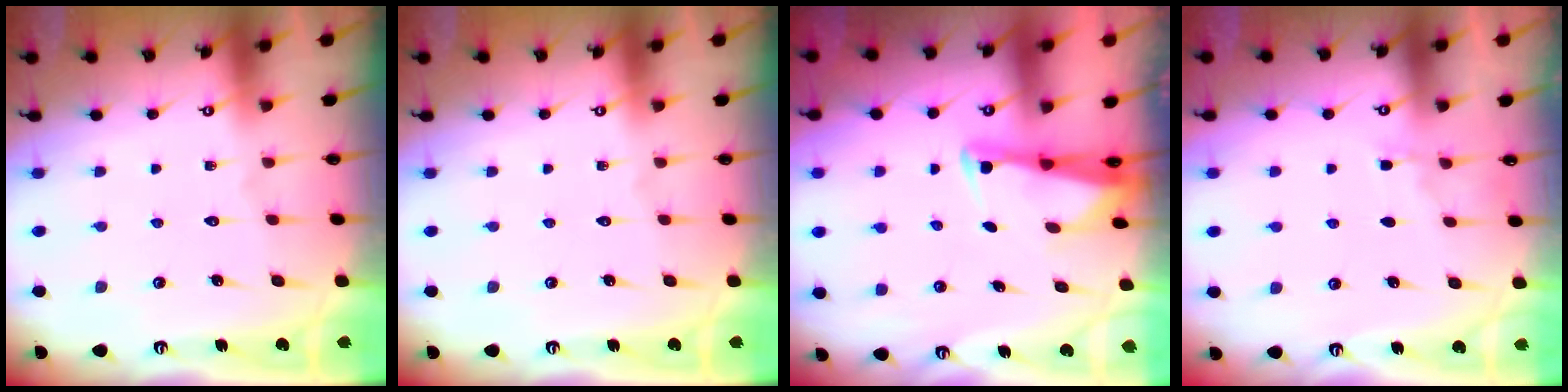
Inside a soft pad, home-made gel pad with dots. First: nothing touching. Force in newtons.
{"total": 0.0}
{"total": 2.6, "press": 2.5, "slide": 0.6}
{"total": 2.8, "press": 2.8, "slide": 0.4}